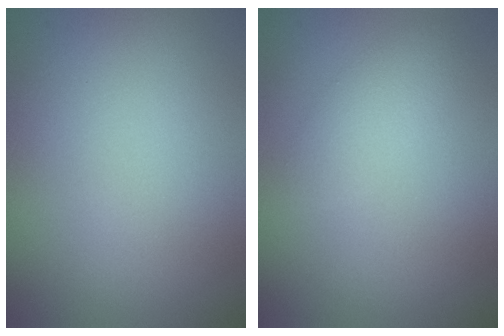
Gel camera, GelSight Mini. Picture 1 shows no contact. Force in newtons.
{"total": 2.1, "press": 2.1, "slide": 0.1}